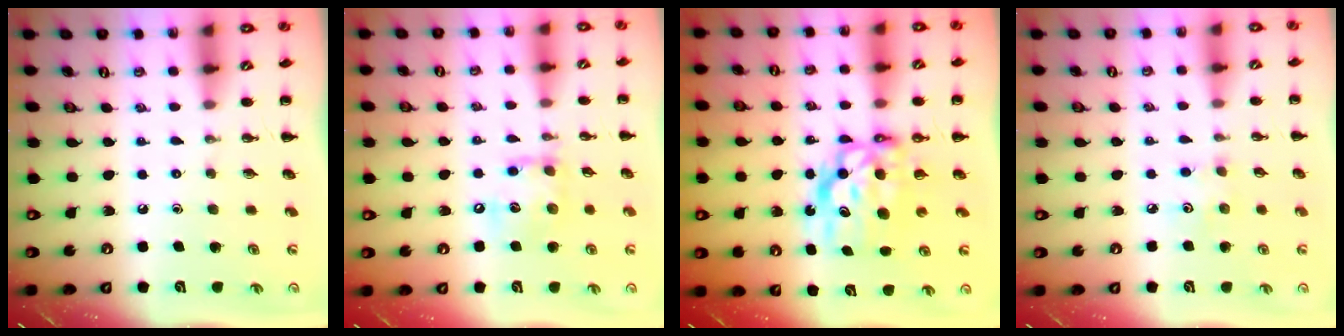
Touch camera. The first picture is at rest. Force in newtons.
{"total": 11.7, "press": 11.7, "slide": 1.2}
{"total": 9.1, "press": 8.9, "slide": 2.0}
{"total": 3.4, "press": 3.3, "slide": 0.7}